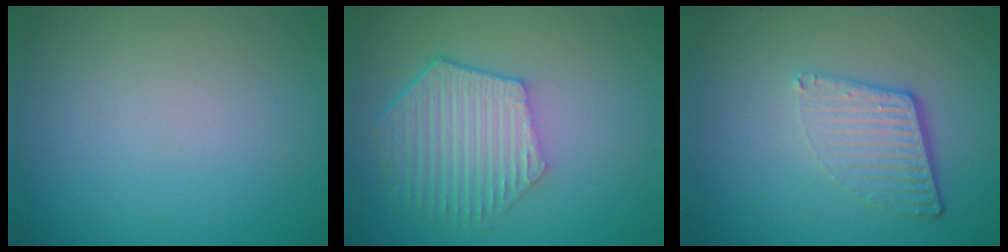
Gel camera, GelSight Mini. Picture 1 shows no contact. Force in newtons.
{"total": 6.4, "press": 5.0, "slide": 4.0}
{"total": 4.2, "press": 2.7, "slide": 3.2}